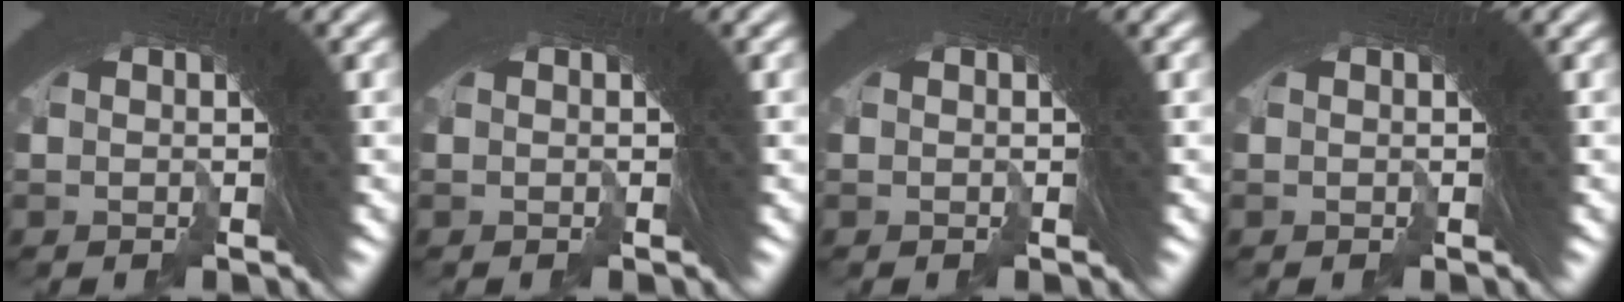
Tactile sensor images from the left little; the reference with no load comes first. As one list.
[{"total": 0.0}, {"total": 0.0}, {"total": 0.0}]